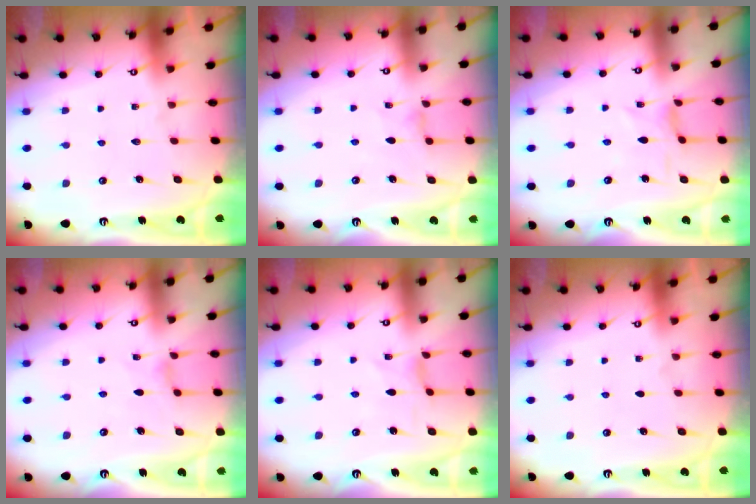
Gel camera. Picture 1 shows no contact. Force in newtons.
{"total": 1.0, "press": 1.0, "slide": 0.3}
{"total": 2.4, "press": 2.4, "slide": 0.3}
{"total": 0.7, "press": 0.6, "slide": 0.3}
{"total": 0.0}
{"total": 0.0}